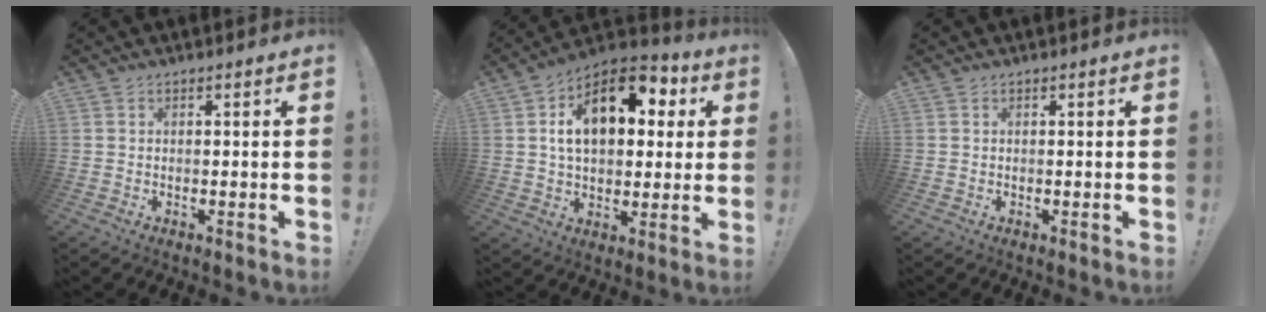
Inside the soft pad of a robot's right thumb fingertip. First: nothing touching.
{"total": 18.1, "force": [5.4, 11.1, 13.2], "torque": [-0.198, -0.010, 0.092]}
{"total": 0.0}